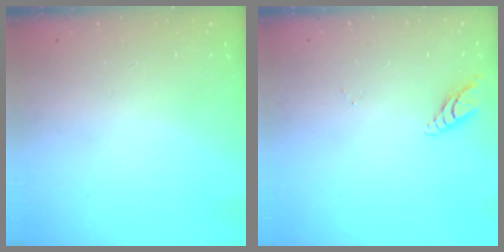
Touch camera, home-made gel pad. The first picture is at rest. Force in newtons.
{"total": 7.1, "press": 7.1, "slide": 0.6}